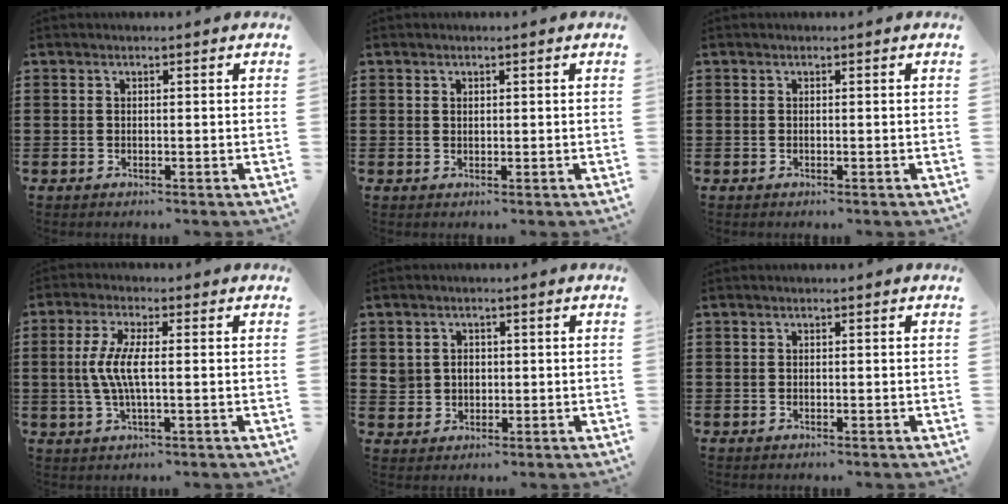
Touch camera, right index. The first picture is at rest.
{"total": 0.6, "force": [0.3, 0.4, 0.2], "torque": [-0.006, 0.003, 0.007]}
{"total": 0.0}
{"total": 5.8, "force": [-0.3, 1.4, 5.7], "torque": [-0.131, -0.008, -0.016]}
{"total": 2.8, "force": [0.3, 2.6, 0.8], "torque": [-0.027, 0.011, 0.004]}
{"total": 0.0}